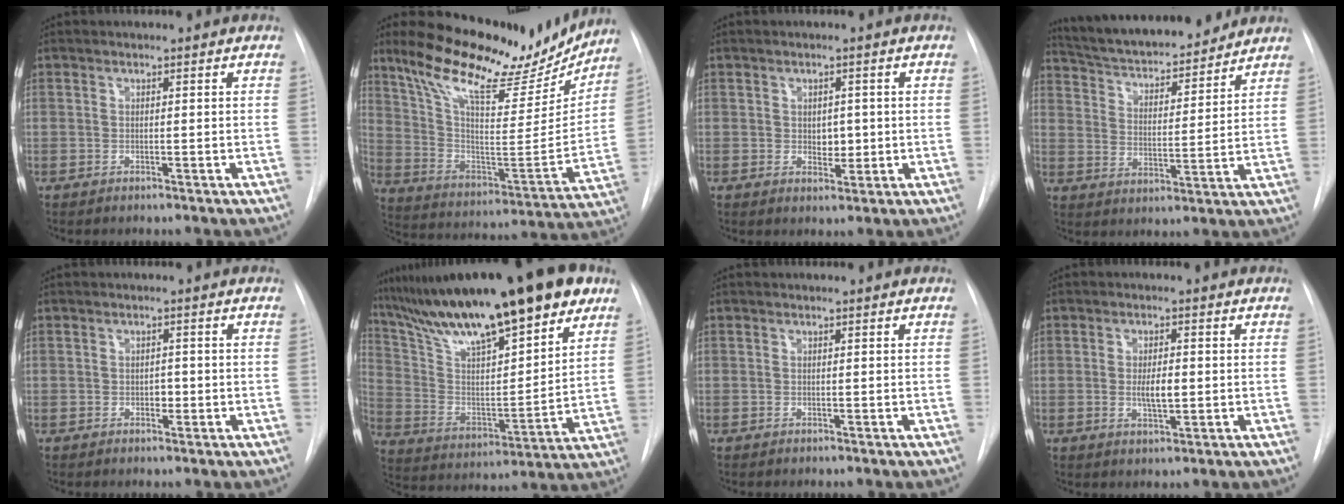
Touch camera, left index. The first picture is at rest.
{"total": 23.4, "force": [18.1, 7.1, 12.9], "torque": [-0.217, -0.003, 0.285]}
{"total": 2.5, "force": [0.1, 1.7, 1.8], "torque": [-0.023, -0.004, 0.007]}
{"total": 18.2, "force": [16.5, 3.4, 6.9], "torque": [-0.113, 0.007, 0.254]}
{"total": 1.4, "force": [-0.4, 0.9, 0.9], "torque": [-0.014, 0.001, -0.004]}
{"total": 25.1, "force": [18.5, 4.0, 16.4], "torque": [-0.278, 0.015, 0.311]}
{"total": 0.0}
{"total": 3.7, "force": [-0.2, 1.2, 3.5], "torque": [-0.063, -0.004, 0.000]}